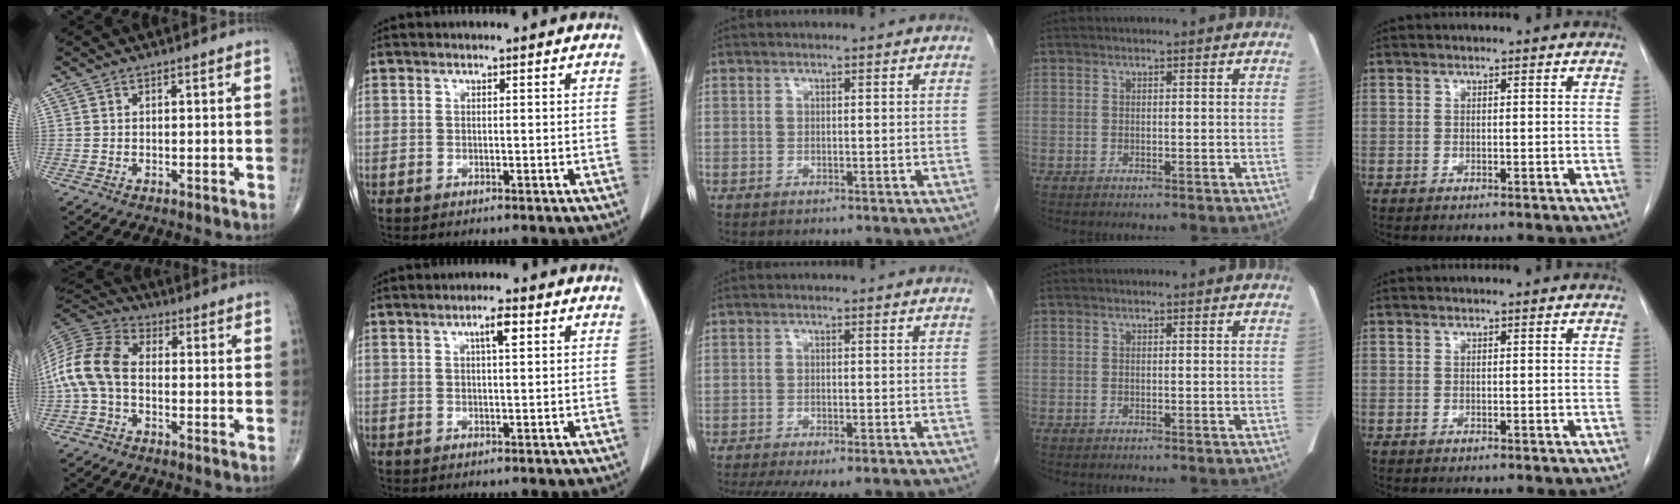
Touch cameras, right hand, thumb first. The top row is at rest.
{"thumb": {"total": 11.7, "force": [-1.3, 7.4, 9.0], "torque": [-0.189, 0.032, -0.038]}, "index": {"total": 3.2, "force": [1.4, 0.5, 2.8], "torque": [-0.045, 0.003, 0.022]}, "middle": {"total": 13.1, "force": [-11.1, 3.2, 6.3], "torque": [-0.122, -0.016, -0.146]}}